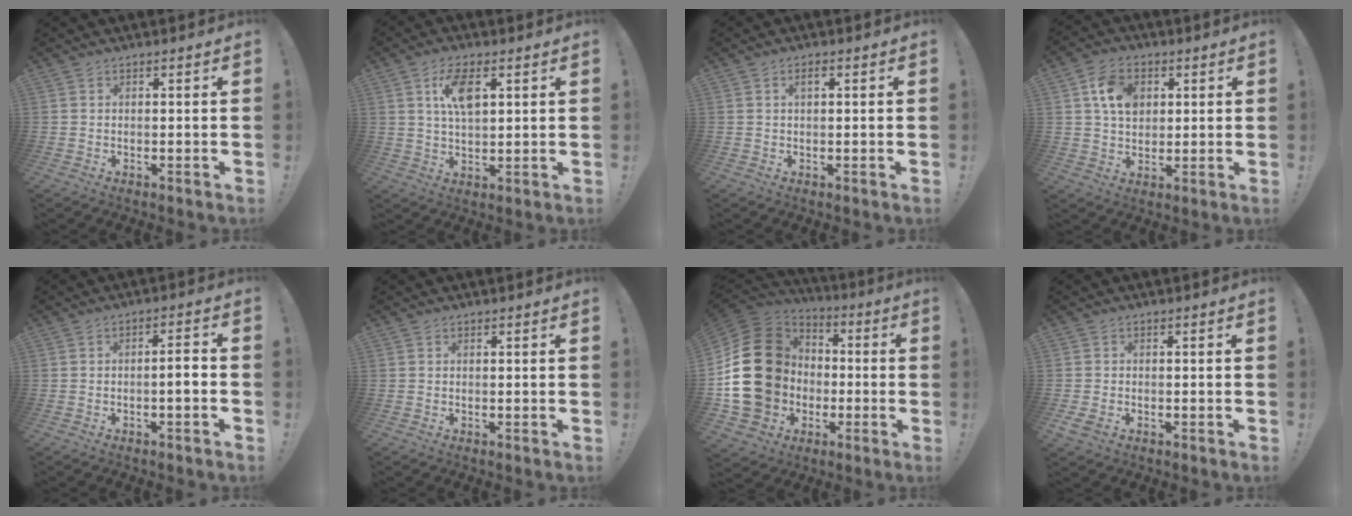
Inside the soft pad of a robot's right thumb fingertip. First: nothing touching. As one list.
[{"total": 9.0, "force": [3.2, 4.1, 7.4], "torque": [-0.123, 0.001, 0.056]}, {"total": 1.6, "force": [0.7, 0.6, 1.4], "torque": [-0.016, -0.001, 0.008]}, {"total": 10.2, "force": [3.6, 7.7, 5.6], "torque": [-0.086, 0.000, 0.071]}, {"total": 3.9, "force": [-1.4, 0.0, 3.6], "torque": [-0.061, 0.002, -0.025]}, {"total": 0.0}, {"total": 26.0, "force": [-0.7, 22.0, 13.9], "torque": [-0.250, 0.009, 0.038]}, {"total": 2.6, "force": [-1.0, 1.7, 1.7], "torque": [-0.037, -0.001, -0.019]}]